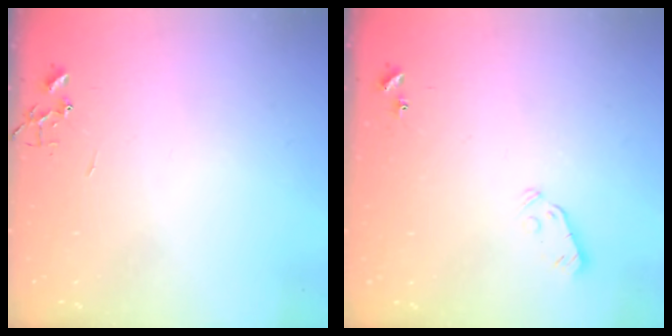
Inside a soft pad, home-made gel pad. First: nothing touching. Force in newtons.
{"total": 3.7, "press": 3.6, "slide": 0.6}